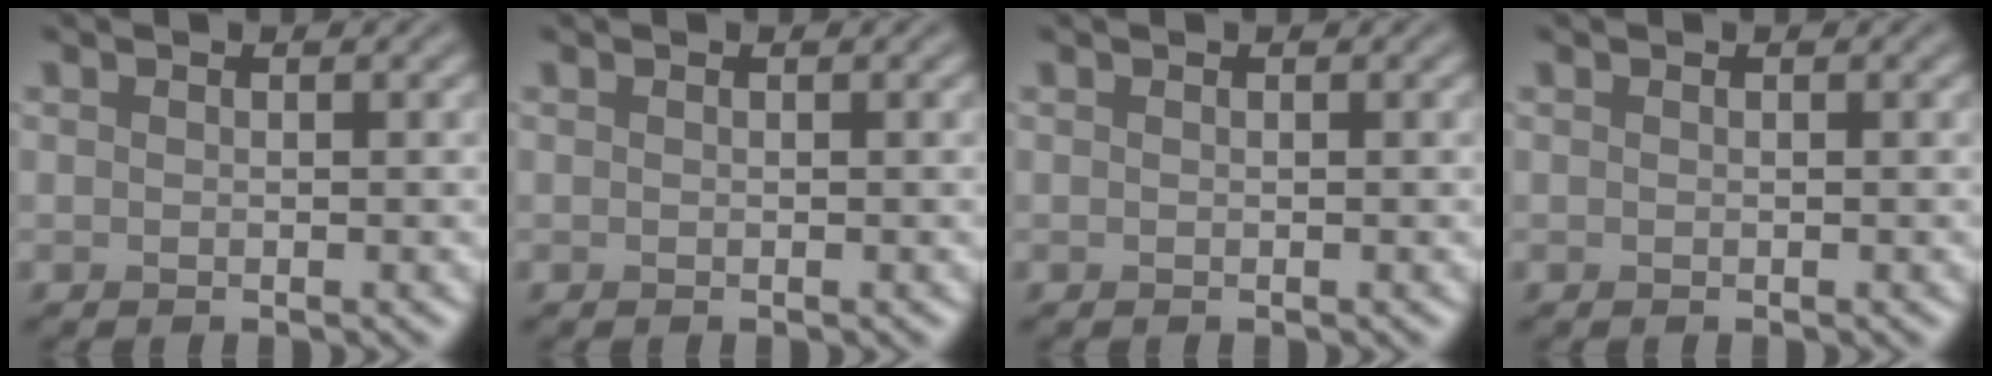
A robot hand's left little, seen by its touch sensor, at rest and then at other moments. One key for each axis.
{"total": 0.0}
{"total": 0.0}
{"total": 0.0}